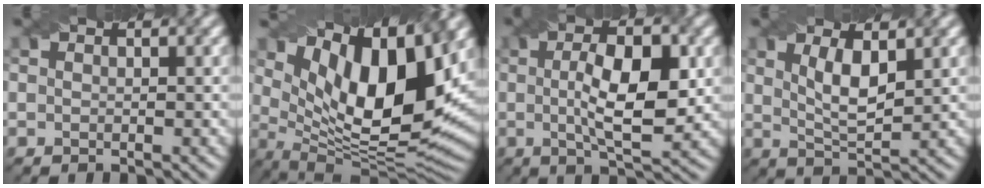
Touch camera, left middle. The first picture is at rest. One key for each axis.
{"total": 13.5, "fx": 5.5, "fy": 5.2, "fz": 11.2, "tx": -0.184, "ty": -0.008, "tz": 0.103}
{"total": 7.6, "fx": 0.3, "fy": 2.4, "fz": 7.2, "tx": -0.117, "ty": 0.004, "tz": 0.004}
{"total": 3.7, "fx": 1.3, "fy": 1.1, "fz": 3.2, "tx": -0.067, "ty": -0.005, "tz": 0.027}